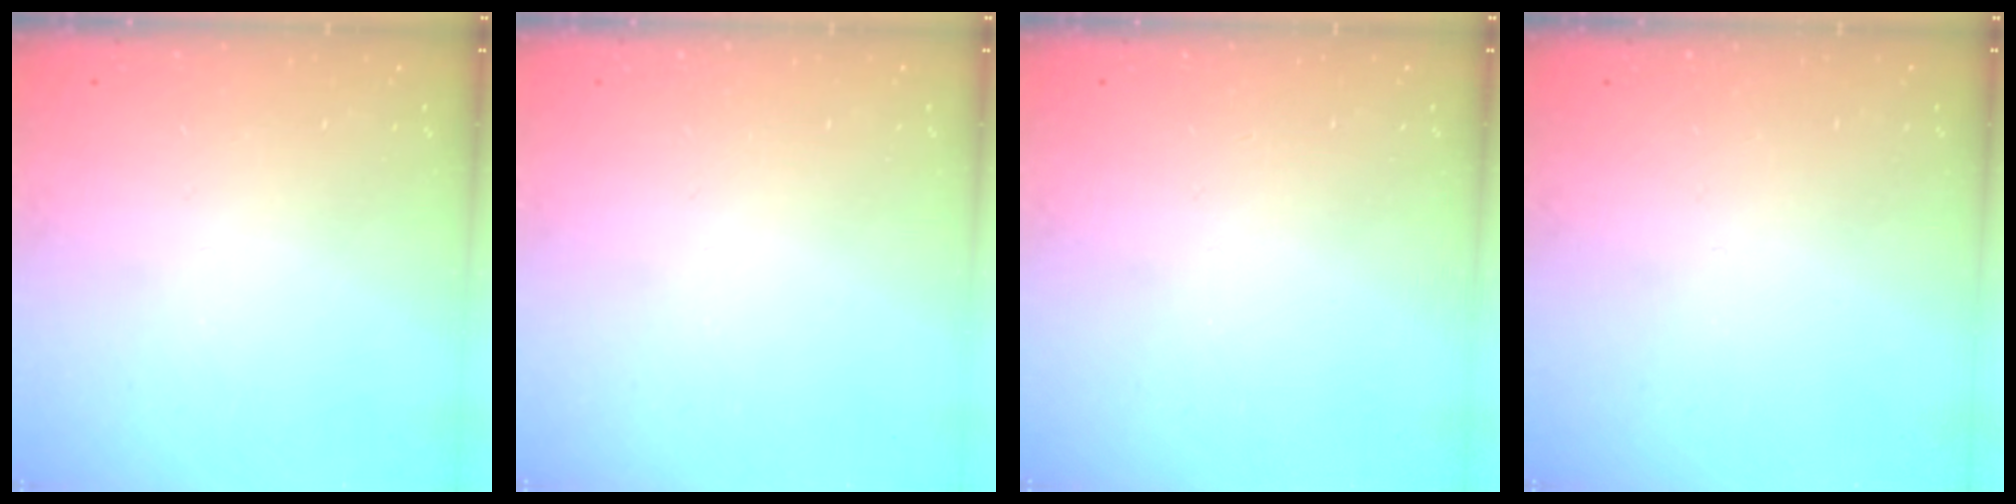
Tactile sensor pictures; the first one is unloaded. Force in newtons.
{"total": 0.0}
{"total": 0.0}
{"total": 0.0}